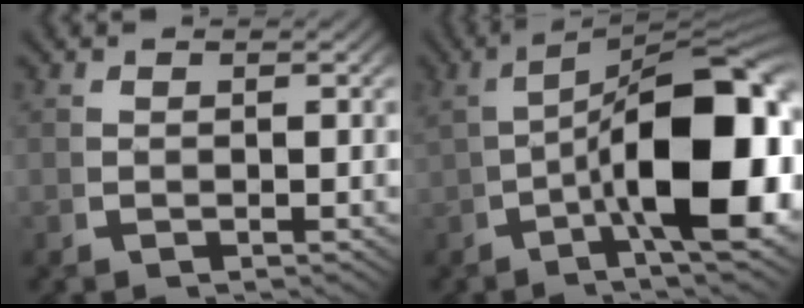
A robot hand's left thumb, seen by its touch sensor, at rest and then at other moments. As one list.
[{"total": 16.9, "force": [-0.1, 7.6, 15.1], "torque": [-0.213, -0.029, 0.011]}]